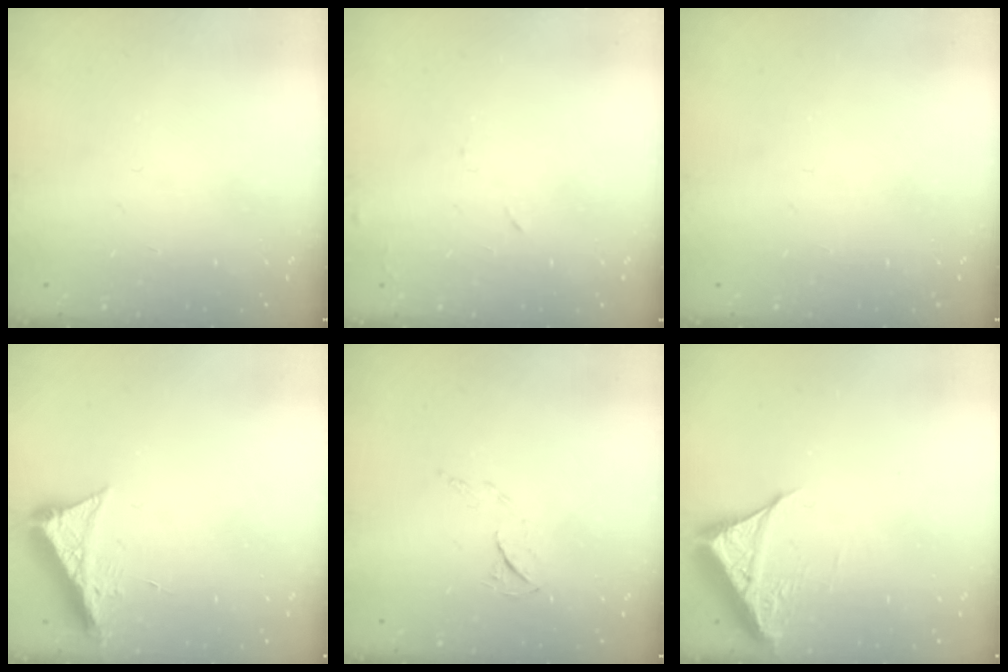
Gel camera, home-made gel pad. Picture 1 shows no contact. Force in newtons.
{"total": 5.5, "press": 5.5, "slide": 0.8}
{"total": 0.0}
{"total": 7.7, "press": 7.6, "slide": 1.0}
{"total": 5.0, "press": 5.0, "slide": 0.7}
{"total": 6.9, "press": 6.8, "slide": 0.6}